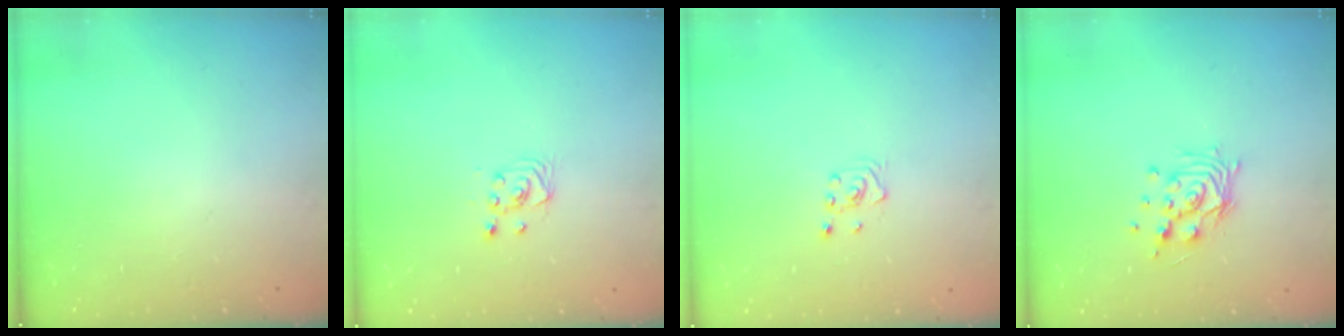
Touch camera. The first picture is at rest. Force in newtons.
{"total": 2.5, "press": 2.2, "slide": 1.1}
{"total": 2.8, "press": 2.6, "slide": 1.1}
{"total": 10.5, "press": 10.5, "slide": 0.6}